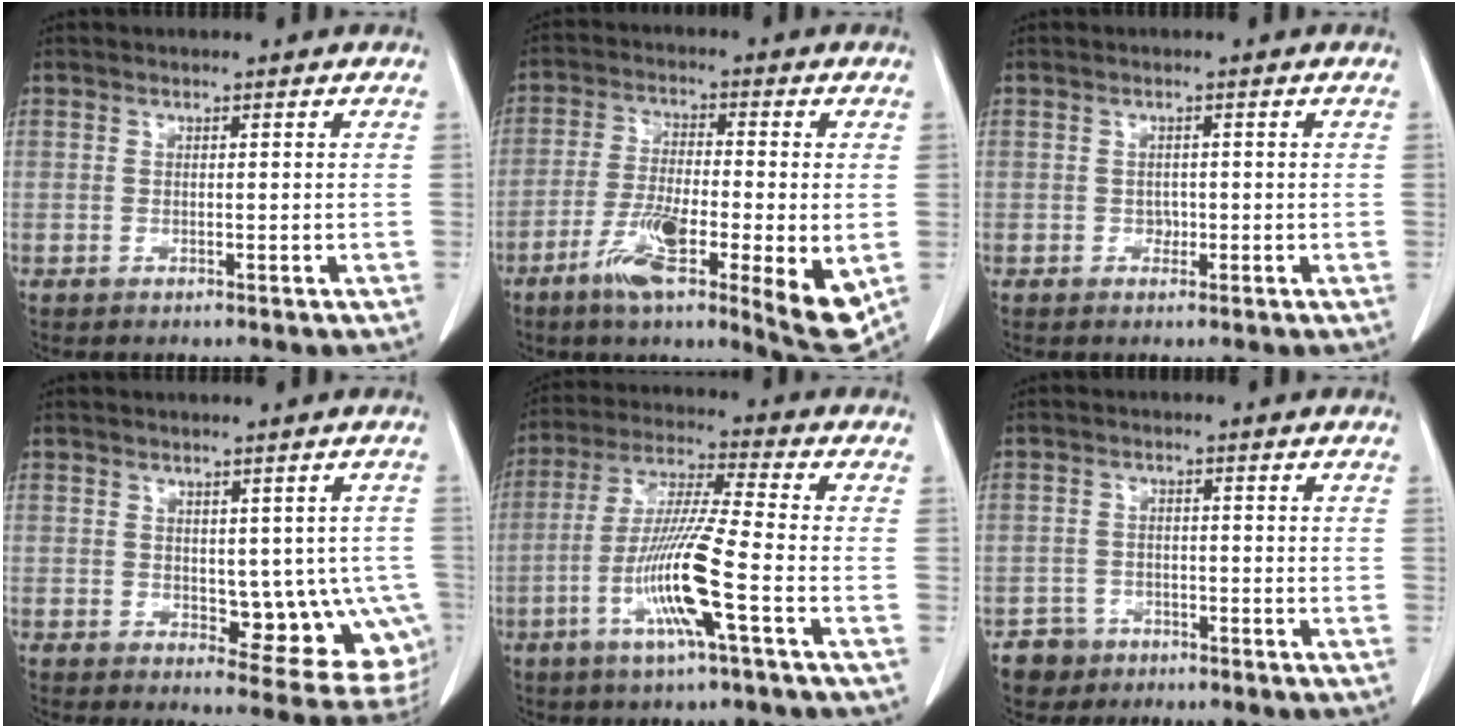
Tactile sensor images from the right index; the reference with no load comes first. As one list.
[{"total": 16.0, "force": [-5.1, 2.8, 14.9], "torque": [-0.220, -0.027, -0.080]}, {"total": 1.0, "force": [-0.2, 0.8, 0.5], "torque": [-0.005, 0.002, -0.003]}, {"total": 9.8, "force": [-0.9, 5.4, 8.2], "torque": [-0.071, 0.004, 0.003]}, {"total": 12.2, "force": [-4.2, -0.4, 11.4], "torque": [-0.229, -0.009, -0.086]}, {"total": 3.7, "force": [-2.2, 2.9, -0.3], "torque": [0.006, 0.011, -0.039]}]